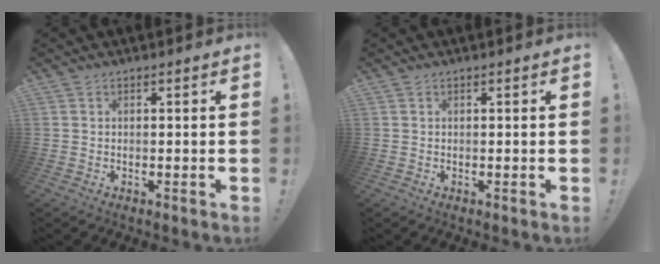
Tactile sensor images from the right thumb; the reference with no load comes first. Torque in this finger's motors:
{"motor_torque": [0.00, 0.00, -0.04, 0.00, 0.00]}